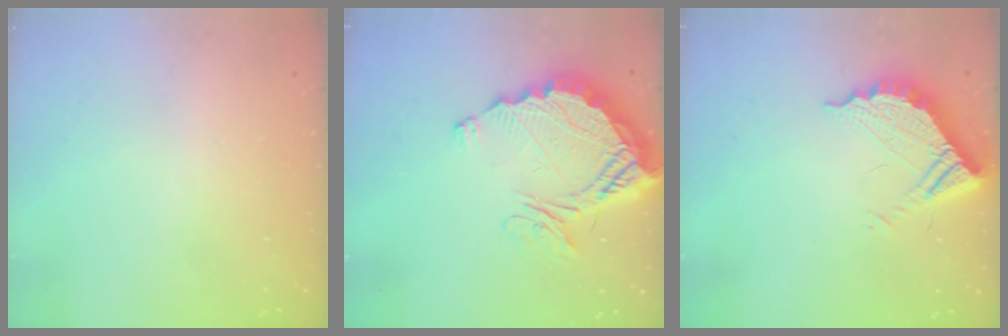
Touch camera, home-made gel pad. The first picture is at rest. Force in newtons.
{"total": 15.2, "press": 15.2, "slide": 1.3}
{"total": 11.0, "press": 11.0, "slide": 0.9}